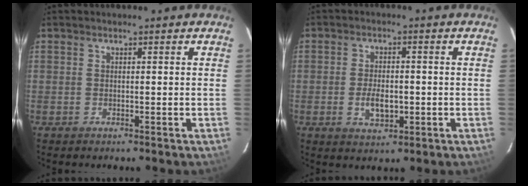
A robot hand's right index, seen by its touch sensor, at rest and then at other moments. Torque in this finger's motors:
{"motor_torque": [0.12, 0.03, 0.06, 0.03]}